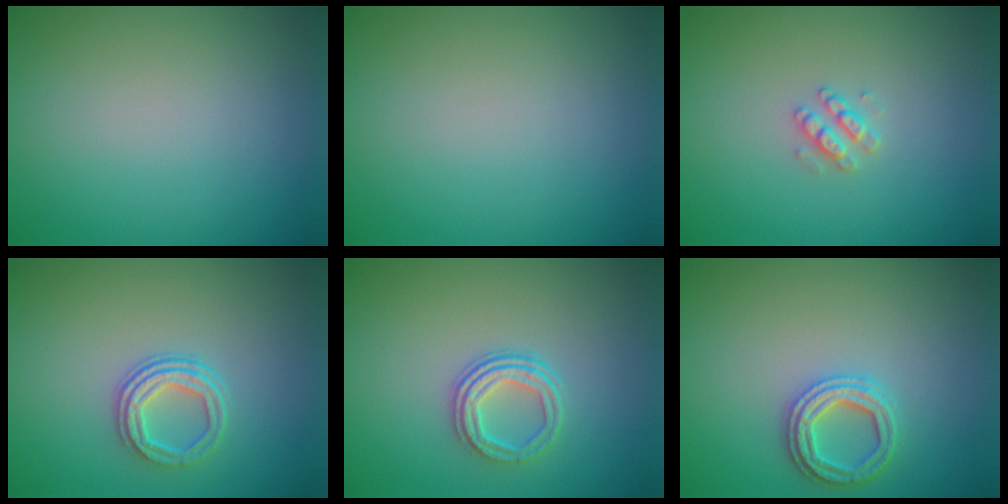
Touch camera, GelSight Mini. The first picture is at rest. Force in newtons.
{"total": 0.0}
{"total": 1.6, "press": 1.6, "slide": 0.3}
{"total": 3.0, "press": 2.4, "slide": 1.7}
{"total": 3.0, "press": 2.3, "slide": 1.9}
{"total": 2.8, "press": 2.7, "slide": 0.7}